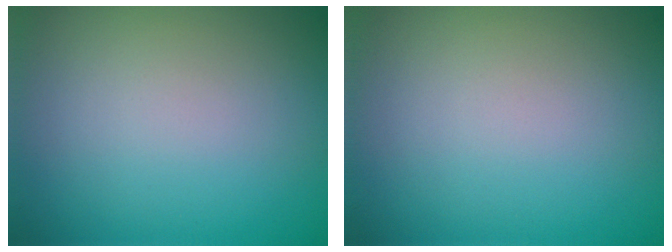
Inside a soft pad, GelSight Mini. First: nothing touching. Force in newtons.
{"total": 0.0}